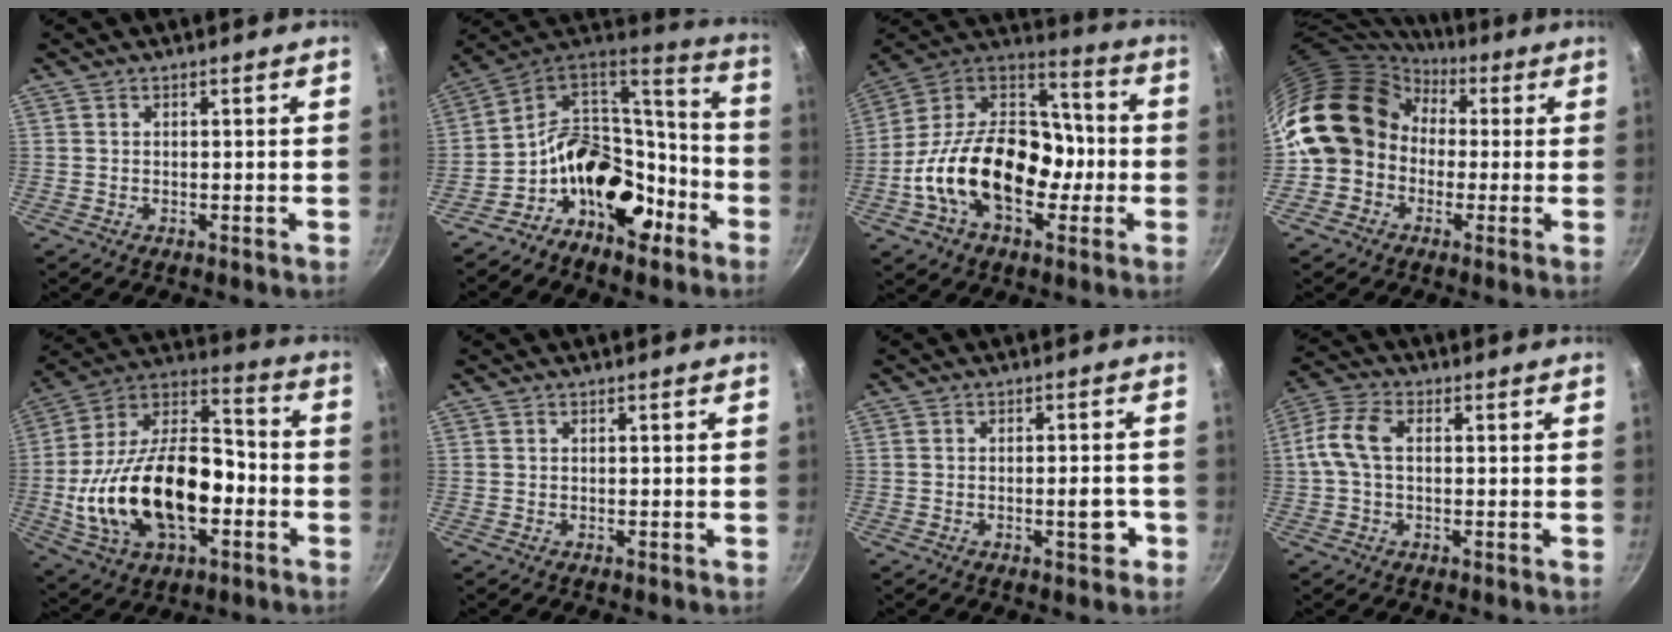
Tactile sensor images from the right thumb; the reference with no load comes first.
{"total": 19.1, "force": [-8.4, 12.7, 11.4], "torque": [-0.132, 0.098, -0.148]}
{"total": 25.3, "force": [-5.6, 16.7, 18.1], "torque": [-0.281, 0.064, -0.110]}
{"total": 15.2, "force": [0.3, 13.0, 7.9], "torque": [-0.107, 0.045, -0.015]}
{"total": 27.2, "force": [-5.6, 16.0, 21.4], "torque": [-0.378, 0.052, -0.095]}
{"total": 0.0}
{"total": 4.2, "force": [-1.5, 1.6, 3.6], "torque": [-0.028, 0.017, -0.021]}
{"total": 7.2, "force": [0.5, 4.4, 5.7], "torque": [-0.125, 0.021, -0.002]}